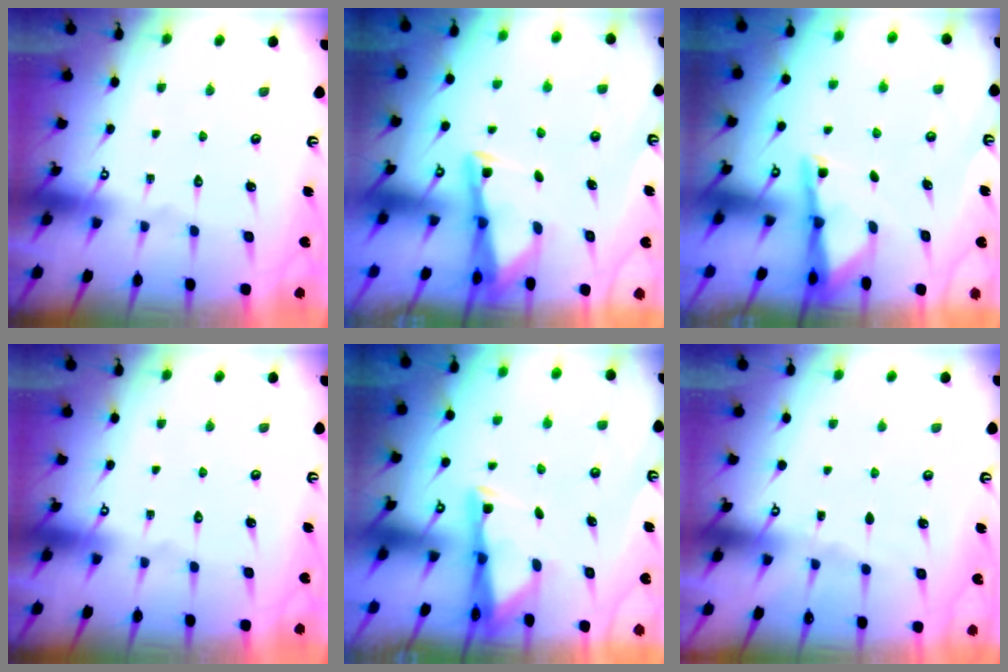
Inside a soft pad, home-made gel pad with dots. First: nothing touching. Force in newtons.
{"total": 2.8, "press": 2.8, "slide": 0.2}
{"total": 3.9, "press": 3.9, "slide": 0.6}
{"total": 0.0}
{"total": 2.6, "press": 2.6, "slide": 0.4}
{"total": 1.9, "press": 1.9, "slide": 0.4}